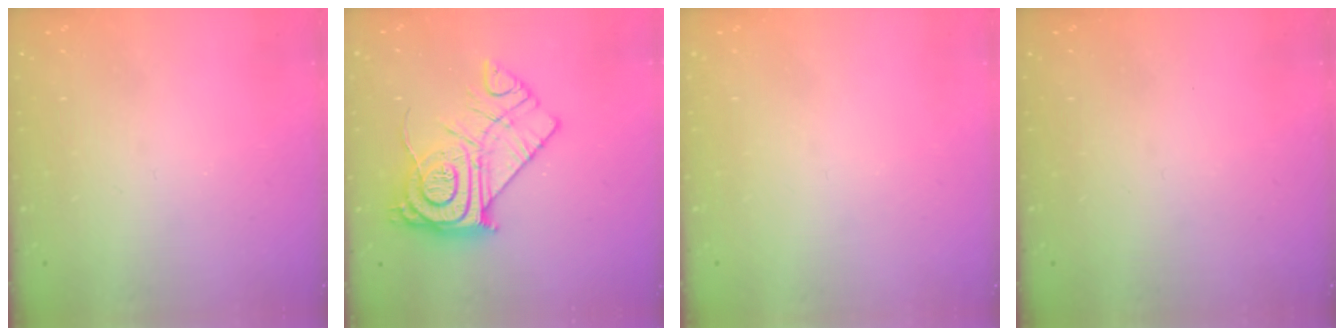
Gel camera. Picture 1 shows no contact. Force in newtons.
{"total": 17.2, "press": 17.1, "slide": 1.3}
{"total": 0.0}
{"total": 0.0}